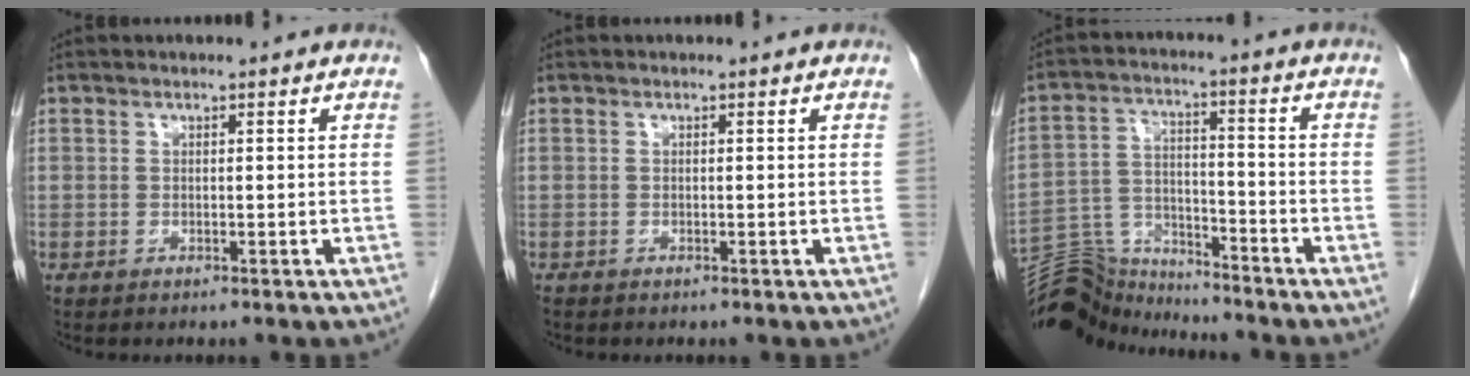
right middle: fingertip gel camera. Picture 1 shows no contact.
{"total": 0.5, "force": [-0.5, 0.2, 0.1], "torque": [-0.008, 0.000, -0.011]}
{"total": 9.2, "force": [-9.1, 0.9, -0.8], "torque": [0.003, 0.027, -0.171]}